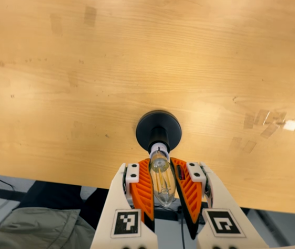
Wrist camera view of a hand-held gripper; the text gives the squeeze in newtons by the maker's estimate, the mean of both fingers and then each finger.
{"total": 20.2, "left": 19.9, "right": 20.6}